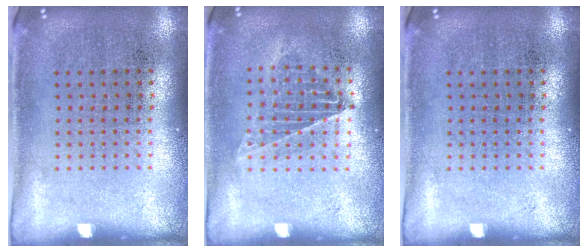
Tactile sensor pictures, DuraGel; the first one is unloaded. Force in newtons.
{"total": 1.1, "press": 1.0, "slide": 0.2}
{"total": 0.0}